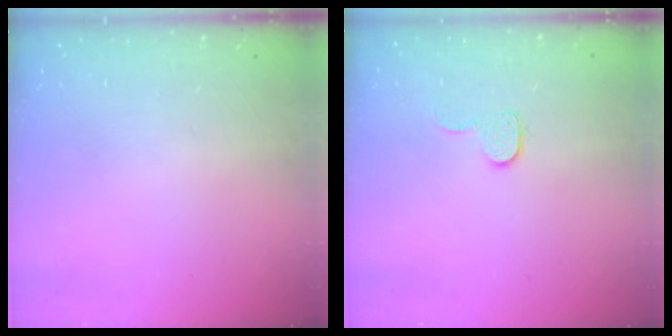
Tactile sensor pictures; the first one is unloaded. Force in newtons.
{"total": 6.4, "press": 6.4, "slide": 0.4}